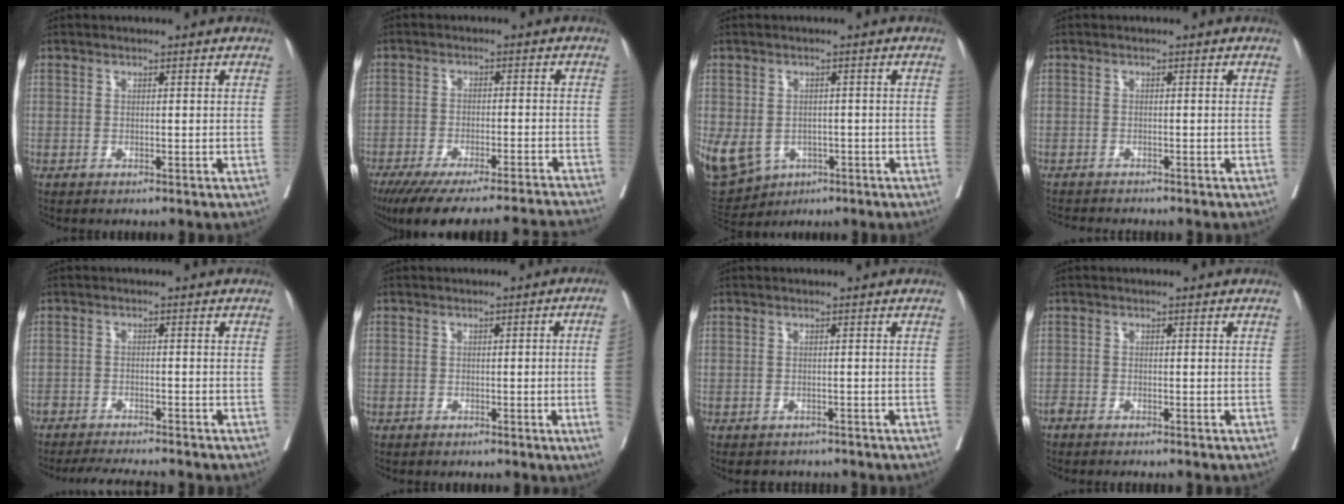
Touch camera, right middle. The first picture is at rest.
{"total": 21.2, "force": [-19.3, 0.5, 8.8], "torque": [-0.105, -0.039, -0.262]}
{"total": 17.8, "force": [-6.3, 14.7, 7.8], "torque": [-0.231, -0.006, -0.076]}
{"total": 4.5, "force": [-4.3, 0.3, 1.4], "torque": [-0.018, -0.011, -0.063]}
{"total": 8.6, "force": [-7.9, 0.7, 3.3], "torque": [-0.038, -0.012, -0.119]}
{"total": 5.0, "force": [-0.9, -1.1, 4.8], "torque": [-0.057, -0.001, -0.013]}
{"total": 3.4, "force": [-3.0, 1.5, 0.3], "torque": [-0.005, 0.000, -0.038]}
{"total": 1.9, "force": [-1.8, 0.1, 0.6], "torque": [-0.013, -0.002, -0.033]}